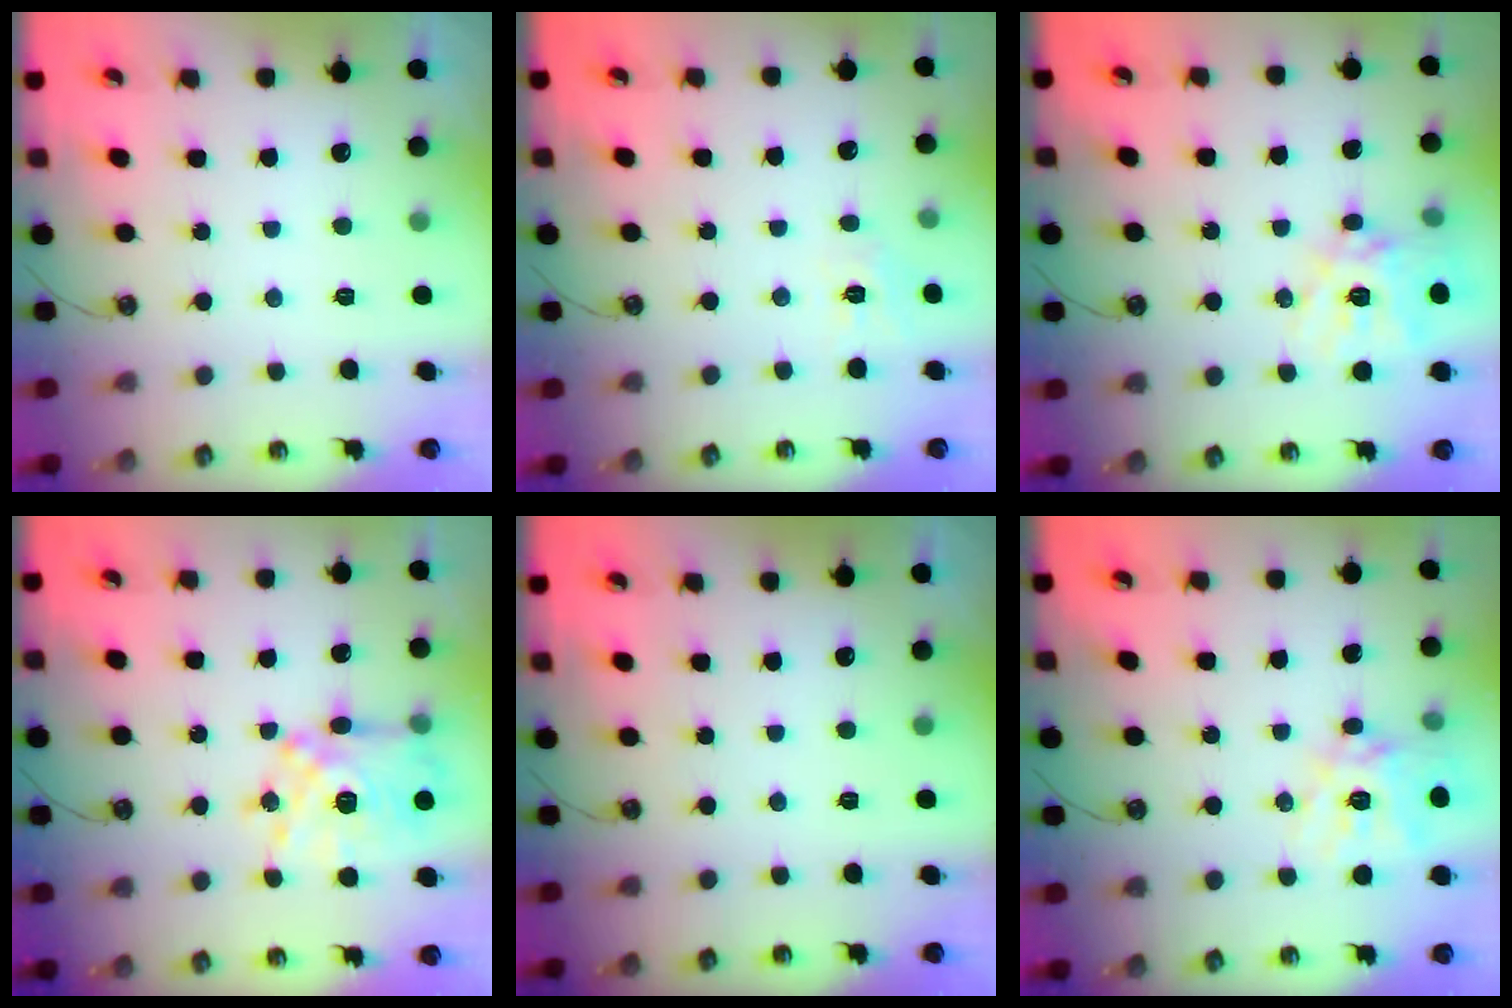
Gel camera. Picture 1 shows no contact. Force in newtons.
{"total": 4.8, "press": 4.8, "slide": 0.3}
{"total": 15.8, "press": 15.7, "slide": 1.3}
{"total": 15.2, "press": 15.2, "slide": 1.1}
{"total": 0.0}
{"total": 15.1, "press": 15.0, "slide": 1.3}